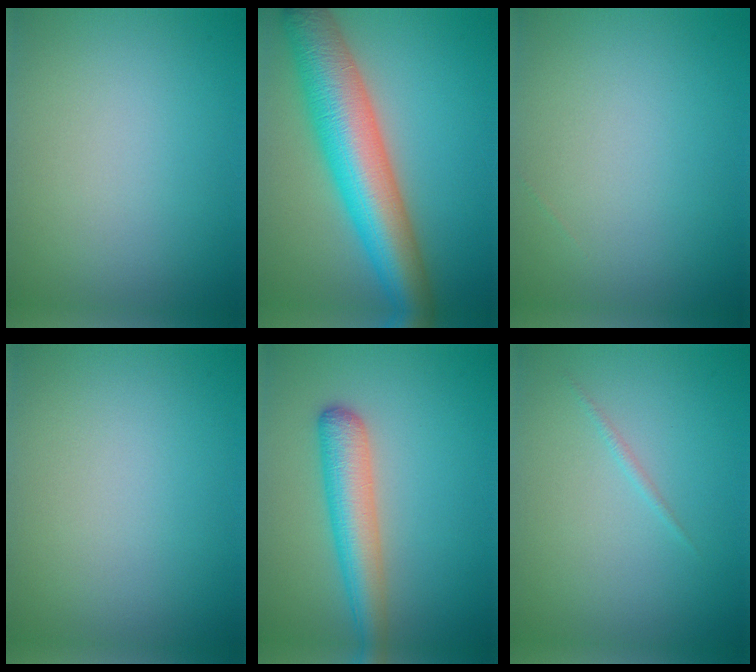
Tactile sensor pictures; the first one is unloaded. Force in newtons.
{"total": 10.5, "press": 10.5, "slide": 0.3}
{"total": 0.0}
{"total": 0.0}
{"total": 4.7, "press": 4.7, "slide": 0.3}
{"total": 0.5, "press": 0.5, "slide": 0.1}